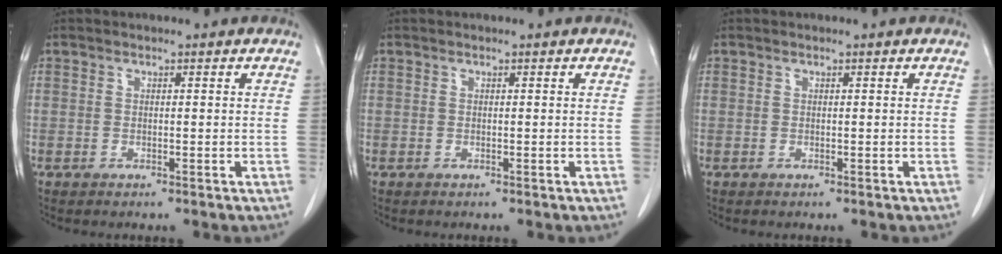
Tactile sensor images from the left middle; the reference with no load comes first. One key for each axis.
{"total": 0.0}
{"total": 0.0}